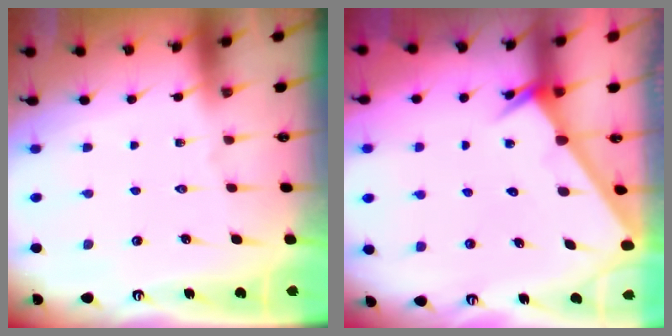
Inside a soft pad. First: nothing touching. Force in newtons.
{"total": 2.6, "press": 2.6, "slide": 0.0}